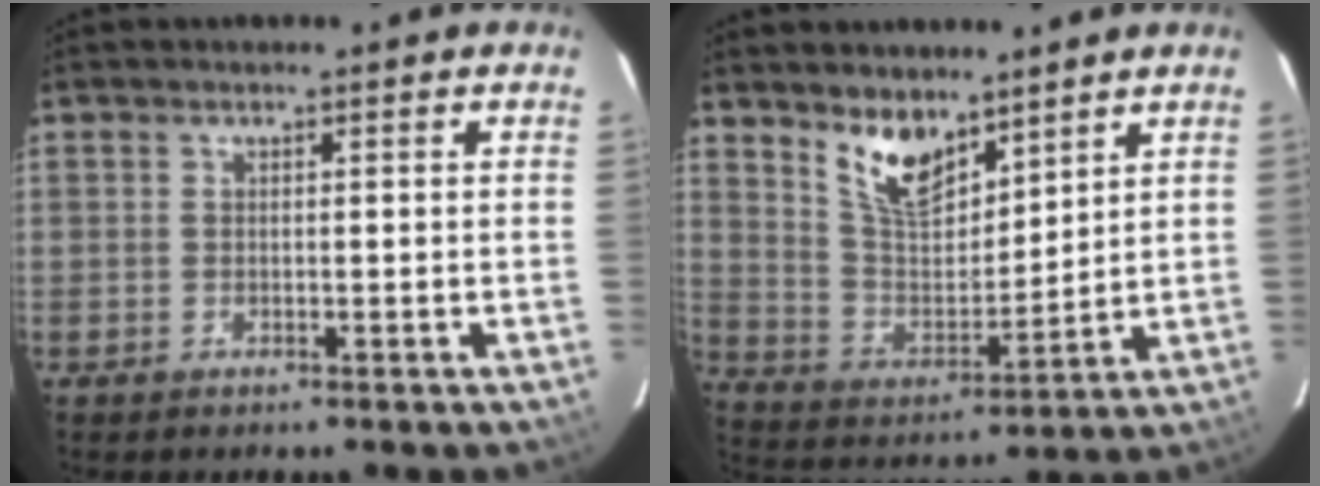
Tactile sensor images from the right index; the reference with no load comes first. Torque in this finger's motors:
{"motor_torque": [0.25, 0.23, 0.50, 0.05]}